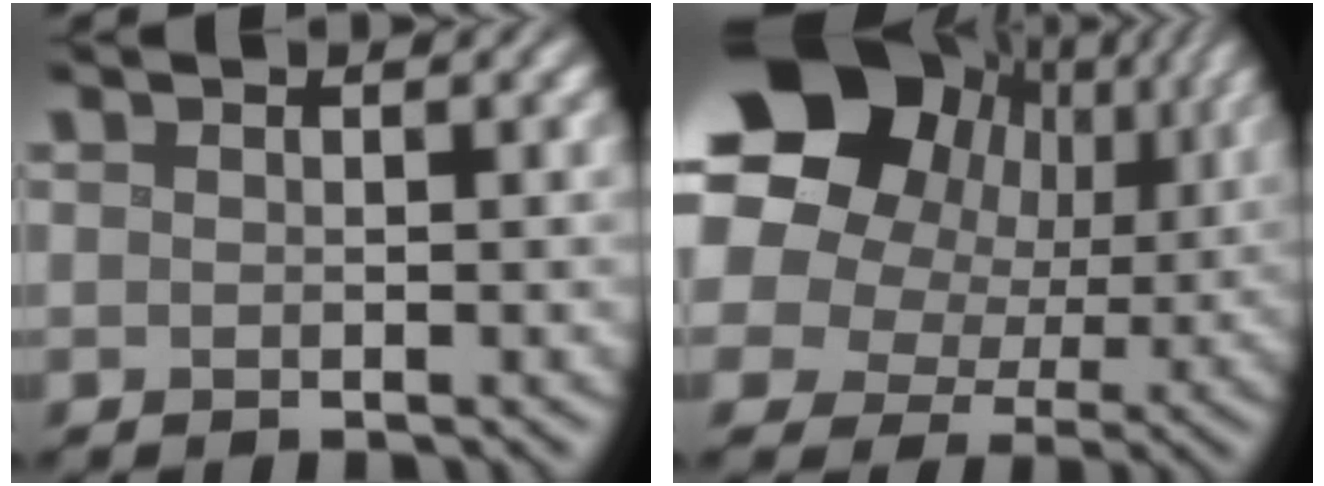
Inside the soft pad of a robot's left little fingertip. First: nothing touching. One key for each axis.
{"total": 22.0, "fx": 7.5, "fy": 17.5, "fz": 10.9, "tx": -0.225, "ty": 0.046, "tz": 0.078}